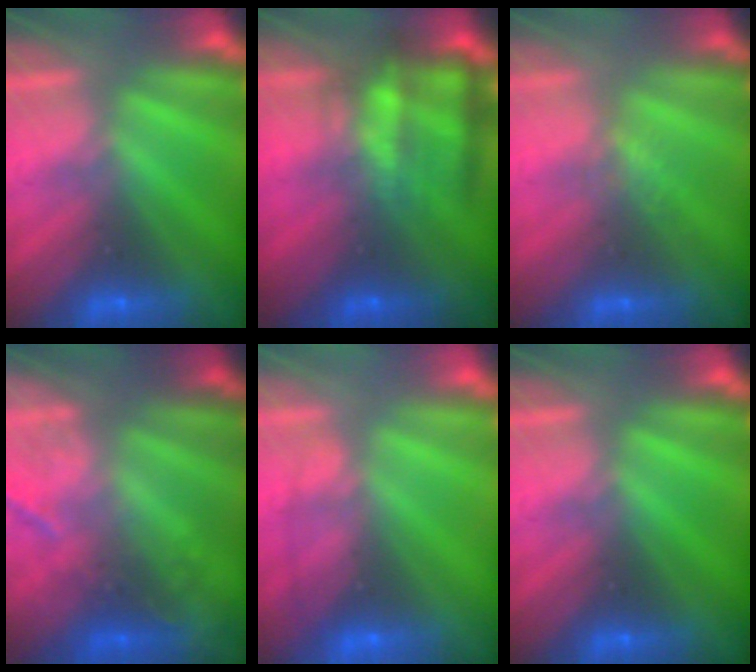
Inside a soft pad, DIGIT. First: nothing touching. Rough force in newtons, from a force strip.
{"total": 7.2}
{"total": 1.2}
{"total": 2.2}
{"total": 1.7}
{"total": 0.0}